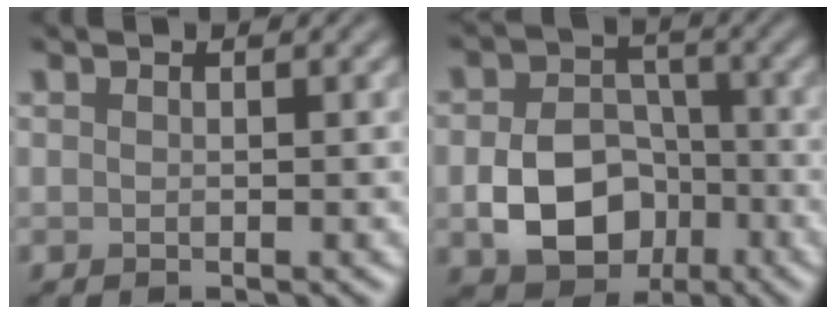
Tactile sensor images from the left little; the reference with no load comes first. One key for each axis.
{"total": 7.3, "fx": -2.2, "fy": 5.5, "fz": 4.2, "tx": -0.070, "ty": -0.007, "tz": -0.038}